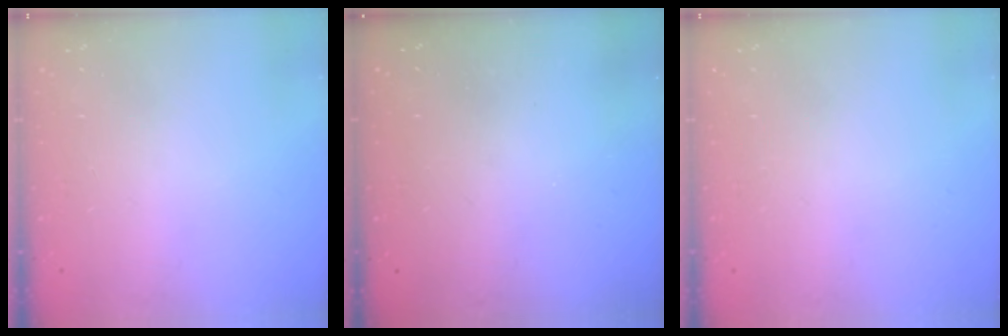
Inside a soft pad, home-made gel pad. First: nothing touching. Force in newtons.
{"total": 3.2, "press": 3.2, "slide": 0.1}
{"total": 0.0}